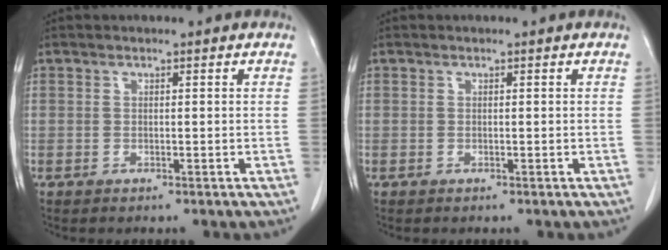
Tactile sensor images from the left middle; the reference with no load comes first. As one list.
[{"total": 0.0}]